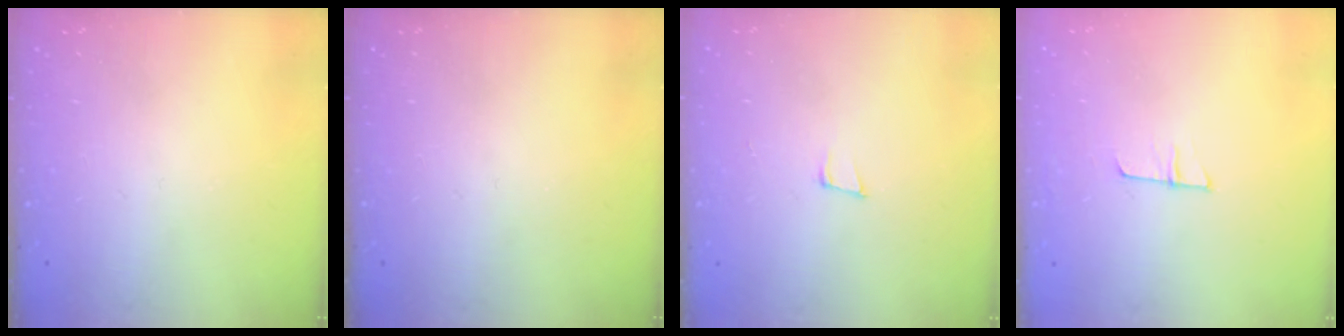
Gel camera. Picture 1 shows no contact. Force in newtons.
{"total": 0.0}
{"total": 6.7, "press": 5.8, "slide": 3.2}
{"total": 5.7, "press": 5.6, "slide": 0.6}